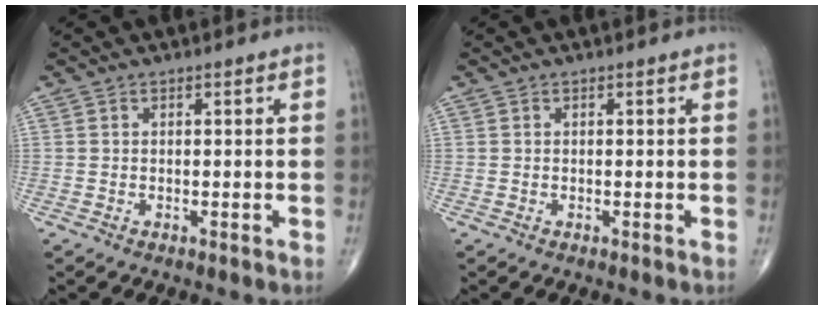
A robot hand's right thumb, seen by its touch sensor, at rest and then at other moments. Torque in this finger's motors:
{"motor_torque": [0.00, 0.00, -0.04, 0.02, 0.07]}